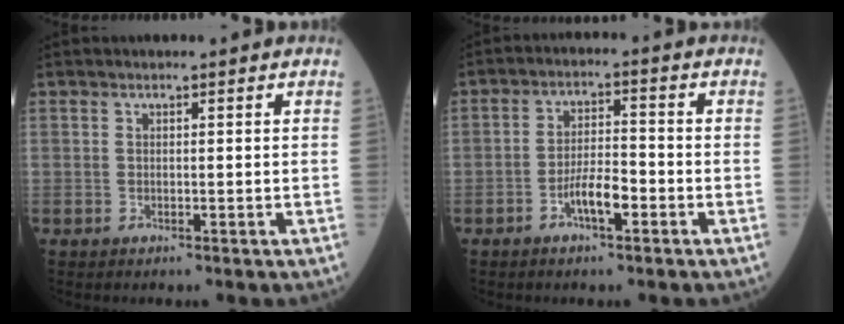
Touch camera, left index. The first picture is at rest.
{"total": 5.0, "force": [-2.6, 1.3, 4.1], "torque": [-0.078, 0.004, -0.050]}